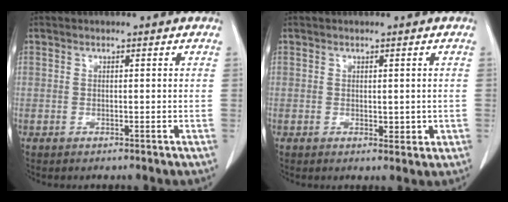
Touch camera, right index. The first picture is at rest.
{"total": 2.1, "force": [-0.1, 1.2, 1.8], "torque": [-0.020, -0.004, 0.003]}